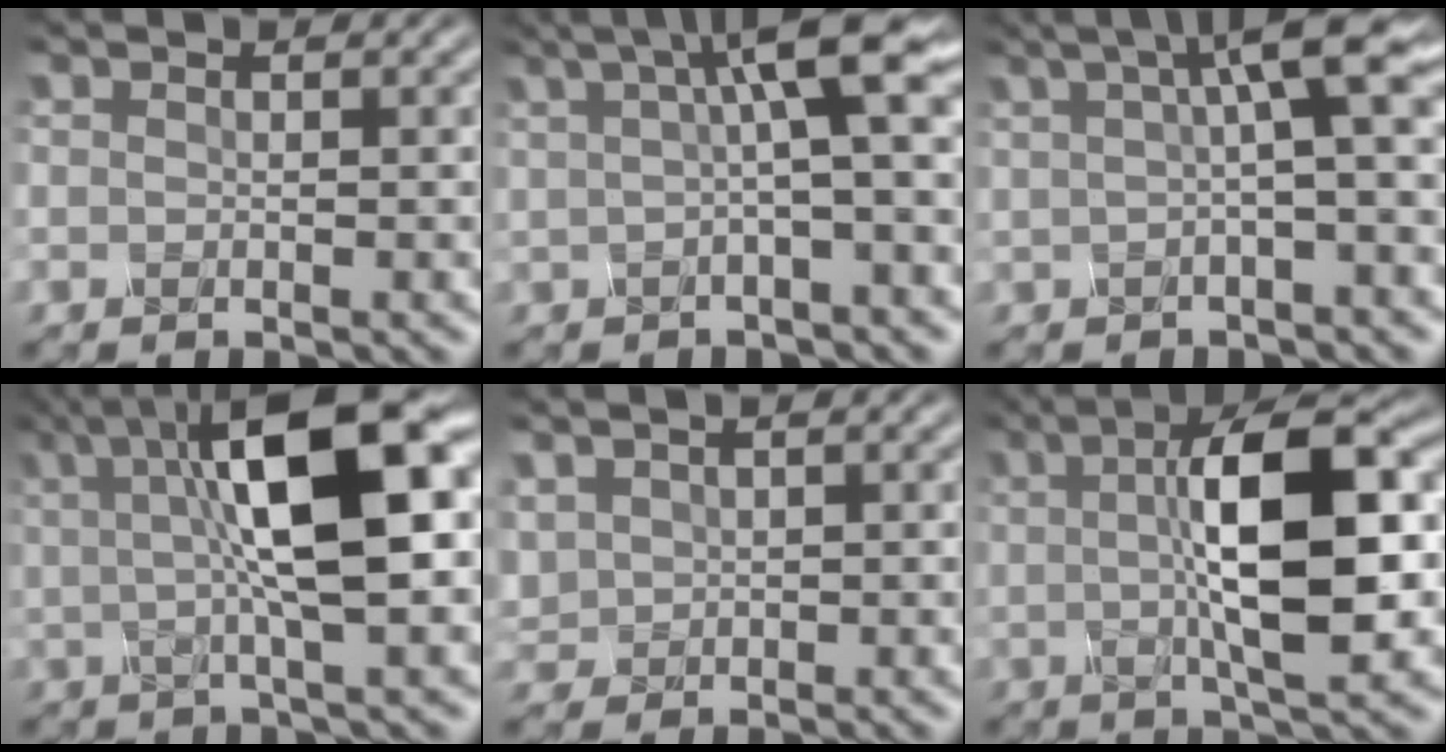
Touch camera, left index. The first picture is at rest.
{"total": 6.3, "force": [1.8, 1.1, 6.0], "torque": [-0.082, 0.020, 0.019]}
{"total": 5.7, "force": [1.5, 1.0, 5.4], "torque": [-0.075, 0.020, 0.018]}
{"total": 11.6, "force": [2.8, 2.9, 10.9], "torque": [-0.161, 0.020, 0.043]}
{"total": 2.0, "force": [0.9, 1.6, 0.6], "torque": [-0.021, 0.002, 0.021]}
{"total": 11.1, "force": [1.2, 3.2, 10.5], "torque": [-0.158, 0.012, 0.016]}